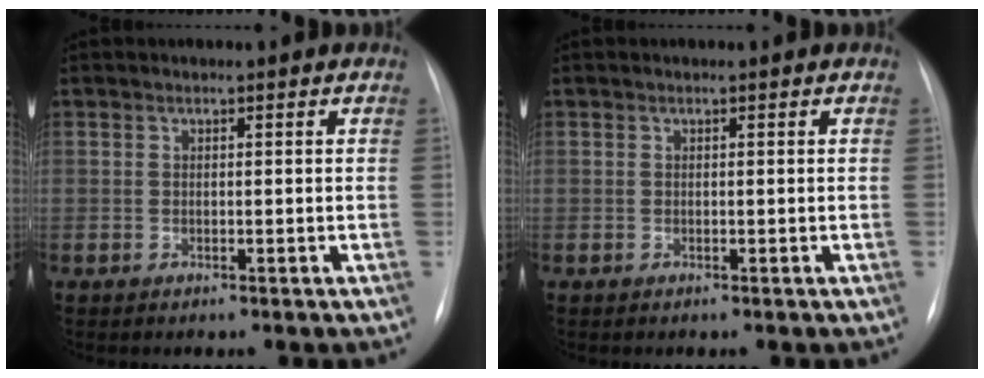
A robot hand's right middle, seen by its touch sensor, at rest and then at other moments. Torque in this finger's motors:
{"motor_torque": [0.00, 0.00, 0.00, 0.00]}